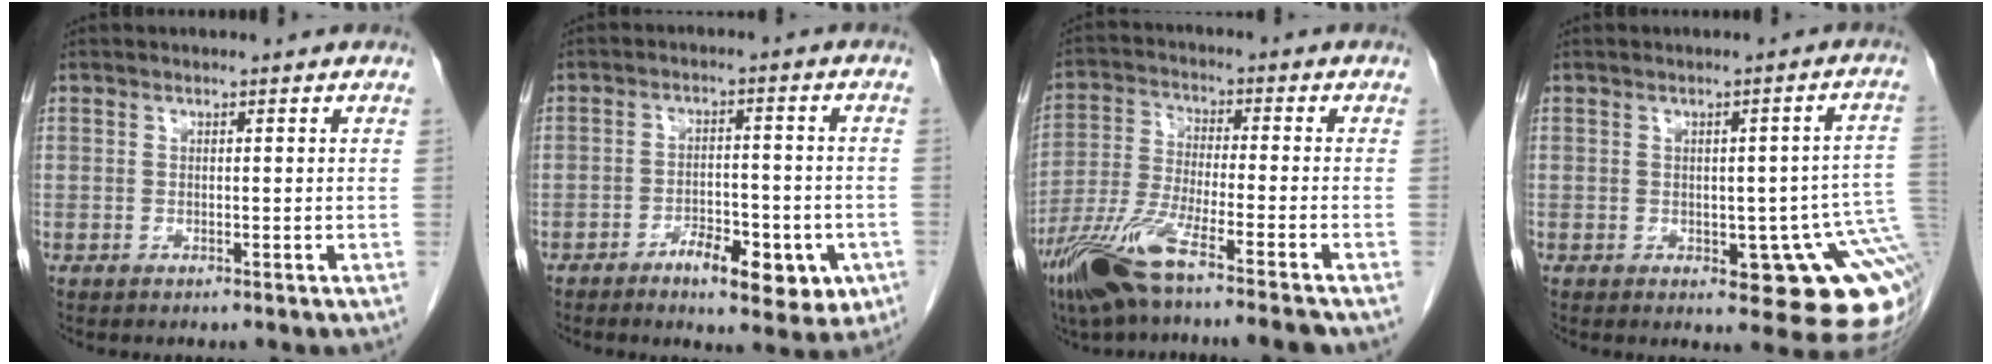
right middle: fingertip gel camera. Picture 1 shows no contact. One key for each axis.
{"total": 8.7, "fx": -4.3, "fy": 3.5, "fz": 6.7, "tx": -0.088, "ty": 0.006, "tz": -0.057}
{"total": 12.8, "fx": -9.2, "fy": -0.1, "fz": 8.9, "tx": -0.177, "ty": -0.035, "tz": -0.168}
{"total": 13.4, "fx": -4.2, "fy": 4.6, "fz": 11.9, "tx": -0.063, "ty": 0.015, "tz": -0.042}